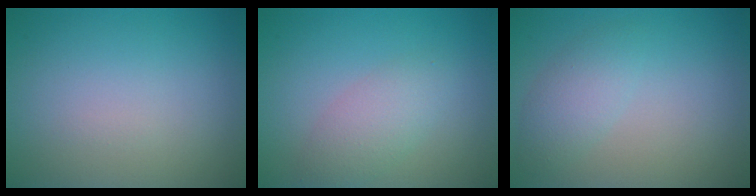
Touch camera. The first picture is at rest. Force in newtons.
{"total": 2.8, "press": 2.8, "slide": 0.1}
{"total": 2.4, "press": 2.4, "slide": 0.2}